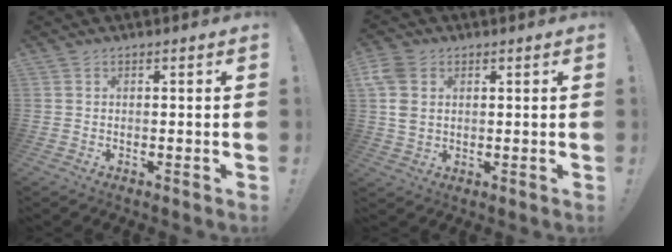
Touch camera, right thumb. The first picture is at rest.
{"total": 7.9, "force": [2.3, 6.0, 4.6], "torque": [-0.095, -0.004, 0.046]}